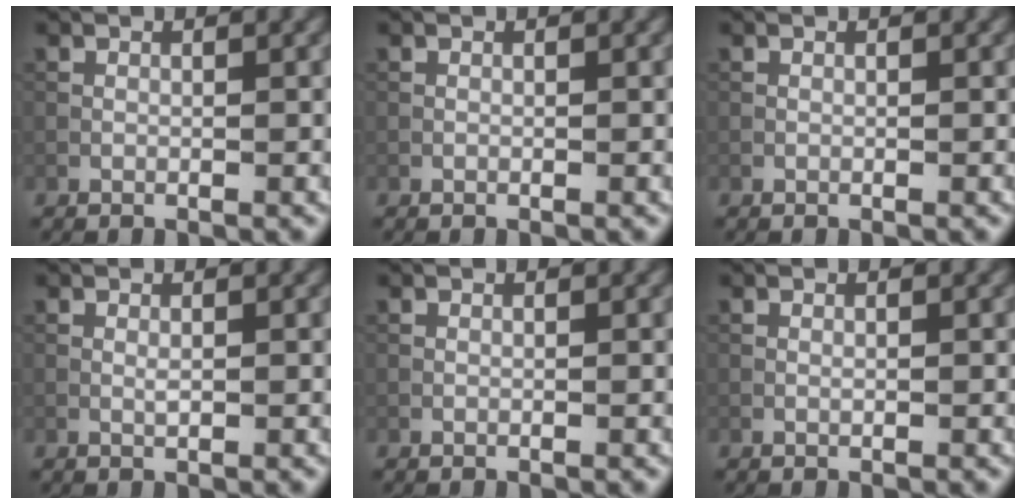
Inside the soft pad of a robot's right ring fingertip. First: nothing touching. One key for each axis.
{"total": 0.0}
{"total": 0.0}
{"total": 0.6, "fx": 0.0, "fy": 0.2, "fz": 0.5, "tx": -0.013, "ty": 0.000, "tz": 0.001}
{"total": 0.0}
{"total": 0.0}